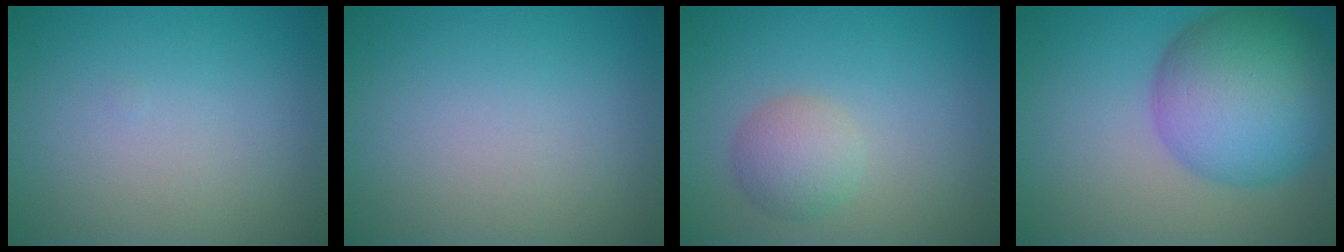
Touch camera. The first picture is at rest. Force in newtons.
{"total": 0.0}
{"total": 2.7, "press": 2.7, "slide": 0.2}
{"total": 12.7, "press": 12.7, "slide": 0.2}